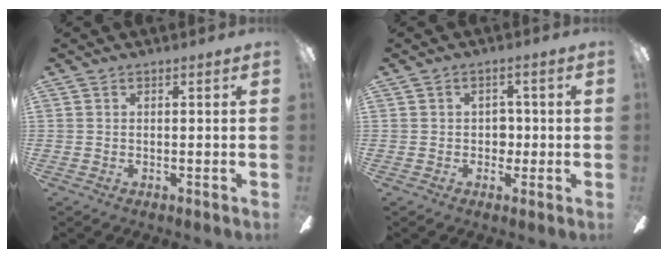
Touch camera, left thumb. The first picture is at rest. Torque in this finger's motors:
{"motor_torque": [0.11, 0.05, 0.30, 0.02, 0.01]}